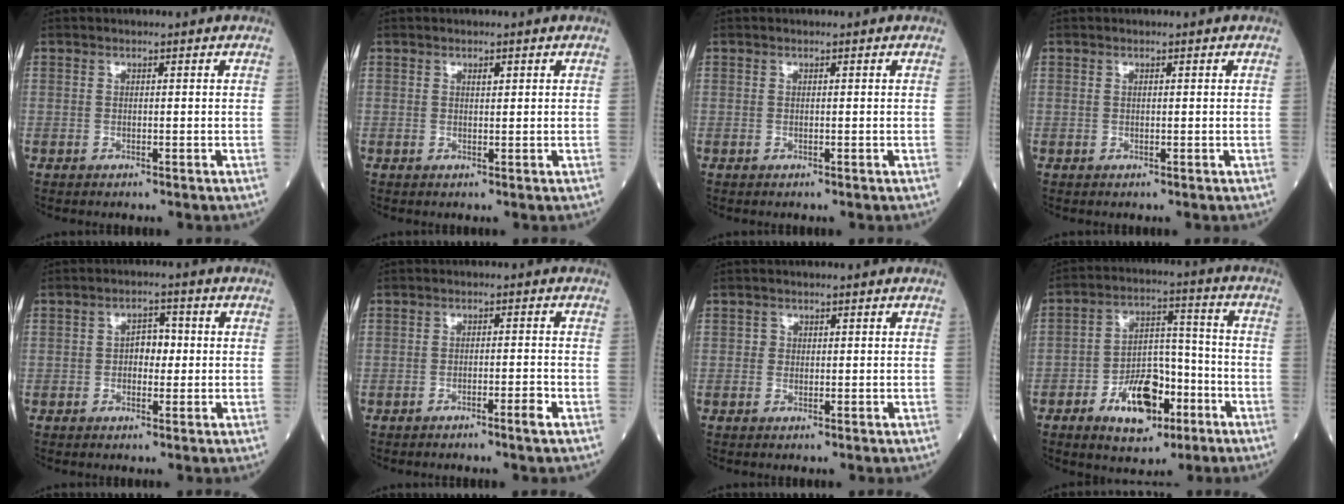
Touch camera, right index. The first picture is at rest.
{"total": 0.7, "force": [0.4, 0.2, 0.5], "torque": [-0.008, -0.003, 0.006]}
{"total": 0.0}
{"total": 0.0}
{"total": 3.2, "force": [-0.1, 2.1, 2.5], "torque": [-0.033, 0.012, -0.005]}
{"total": 2.1, "force": [-1.5, -0.3, 1.5], "torque": [-0.024, -0.001, -0.026]}
{"total": 0.8, "force": [0.0, 0.8, 0.1], "torque": [0.008, 0.002, -0.001]}
{"total": 11.2, "force": [-5.5, 5.9, 7.7], "torque": [-0.135, 0.018, -0.086]}